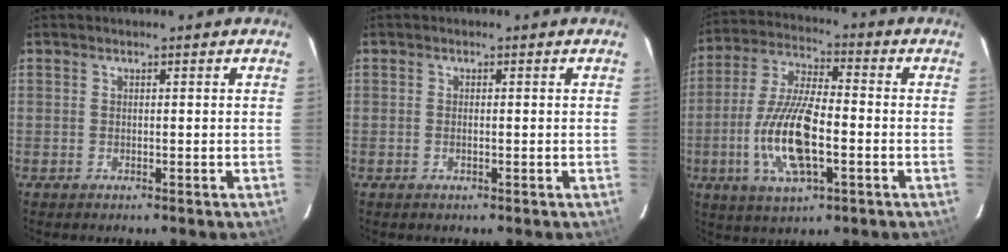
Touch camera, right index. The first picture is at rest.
{"total": 0.5, "force": [-0.2, 0.2, 0.5], "torque": [-0.010, 0.000, -0.003]}
{"total": 14.9, "force": [-3.9, 5.1, 13.4], "torque": [-0.284, -0.007, -0.074]}